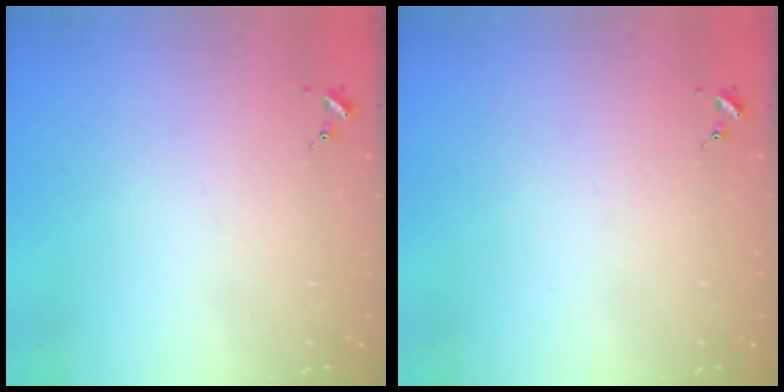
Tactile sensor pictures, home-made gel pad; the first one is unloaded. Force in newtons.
{"total": 0.0}